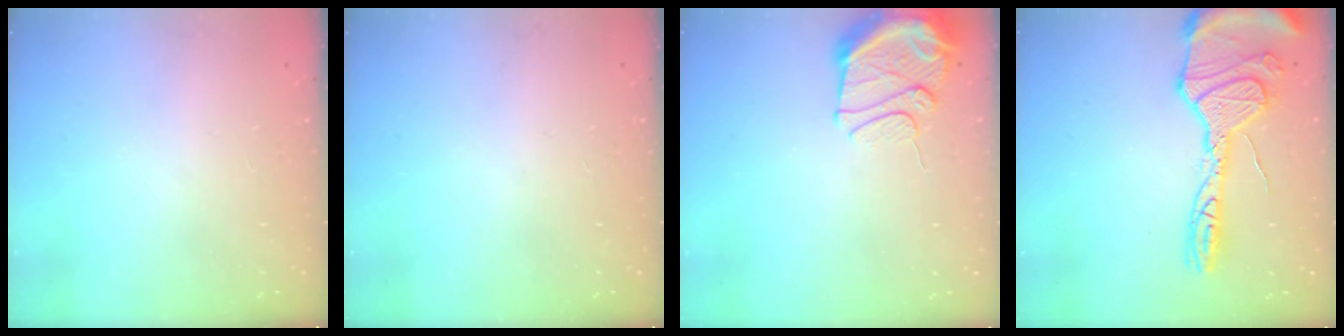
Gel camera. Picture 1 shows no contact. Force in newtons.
{"total": 0.0}
{"total": 11.2, "press": 11.1, "slide": 1.0}
{"total": 19.8, "press": 19.7, "slide": 1.9}